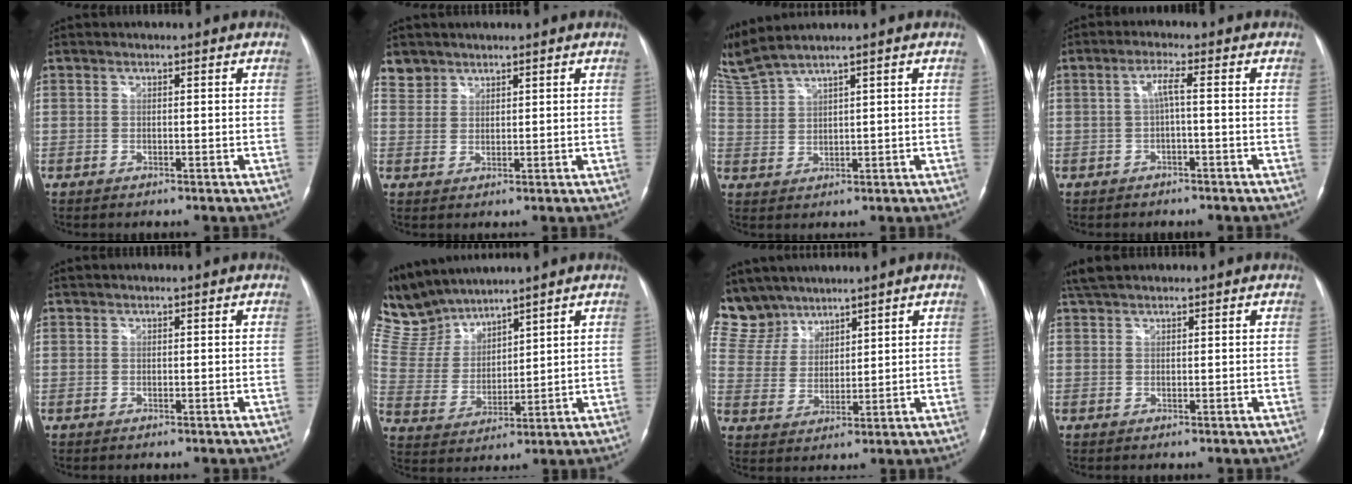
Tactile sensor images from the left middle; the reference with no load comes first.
{"total": 2.9, "force": [2.3, 1.6, -0.4], "torque": [0.015, 0.006, 0.043]}
{"total": 6.6, "force": [5.9, -1.0, 3.0], "torque": [-0.083, 0.015, 0.130]}
{"total": 2.6, "force": [-0.3, 0.0, 2.6], "torque": [-0.052, 0.011, -0.004]}
{"total": 0.0}
{"total": 10.2, "force": [9.9, 1.7, 1.8], "torque": [-0.062, 0.012, 0.220]}
{"total": 10.1, "force": [8.8, 4.9, 0.5], "torque": [-0.021, 0.014, 0.191]}
{"total": 3.2, "force": [2.8, 0.8, 1.4], "torque": [-0.032, 0.022, 0.055]}